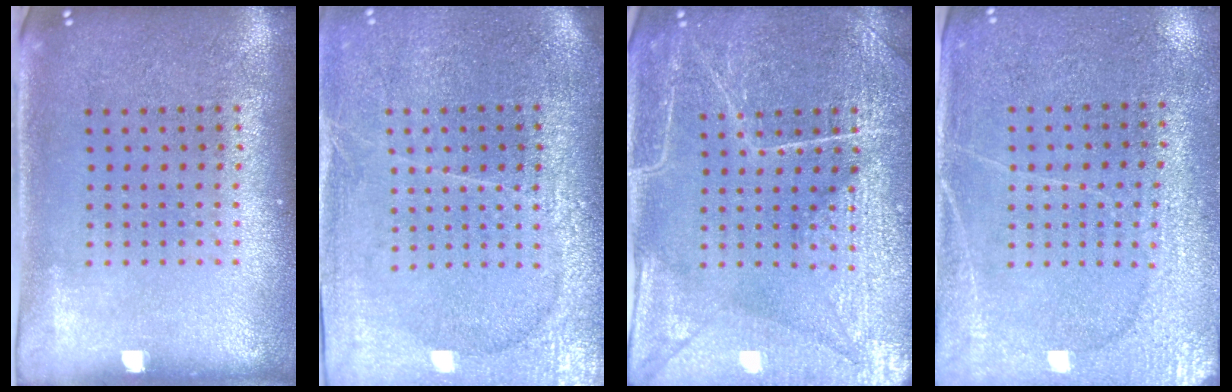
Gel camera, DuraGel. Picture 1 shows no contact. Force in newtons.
{"total": 3.8, "press": 3.4, "slide": 1.7}
{"total": 4.1, "press": 4.1, "slide": 0.7}
{"total": 2.8, "press": 2.7, "slide": 0.8}